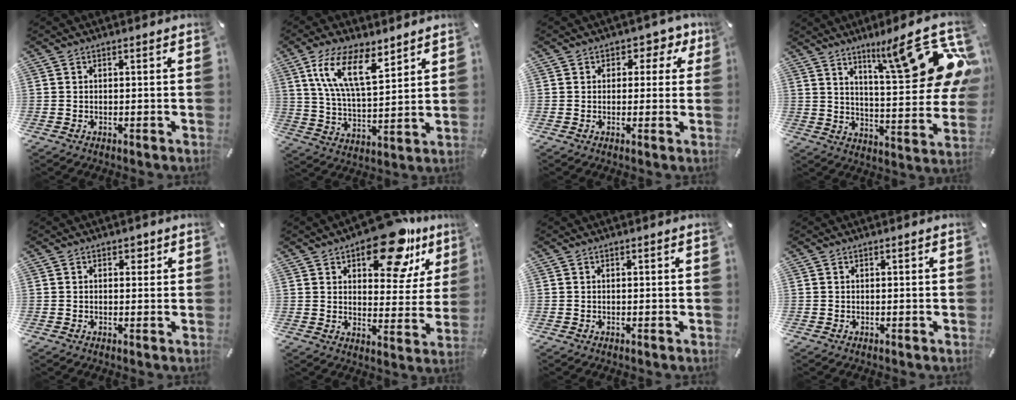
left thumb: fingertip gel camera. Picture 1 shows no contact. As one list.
[{"total": 13.4, "force": [8.3, 5.4, 9.1], "torque": [-0.203, -0.022, 0.149]}, {"total": 3.6, "force": [0.6, 3.2, 1.5], "torque": [-0.005, 0.002, 0.001]}, {"total": 21.5, "force": [11.5, 5.7, 17.3], "torque": [-0.231, -0.084, 0.170]}, {"total": 1.5, "force": [0.6, 1.3, 0.5], "torque": [0.003, 0.001, 0.006]}, {"total": 18.3, "force": [11.6, 9.0, 10.9], "torque": [-0.131, -0.069, 0.189]}, {"total": 0.0}, {"total": 0.0}]